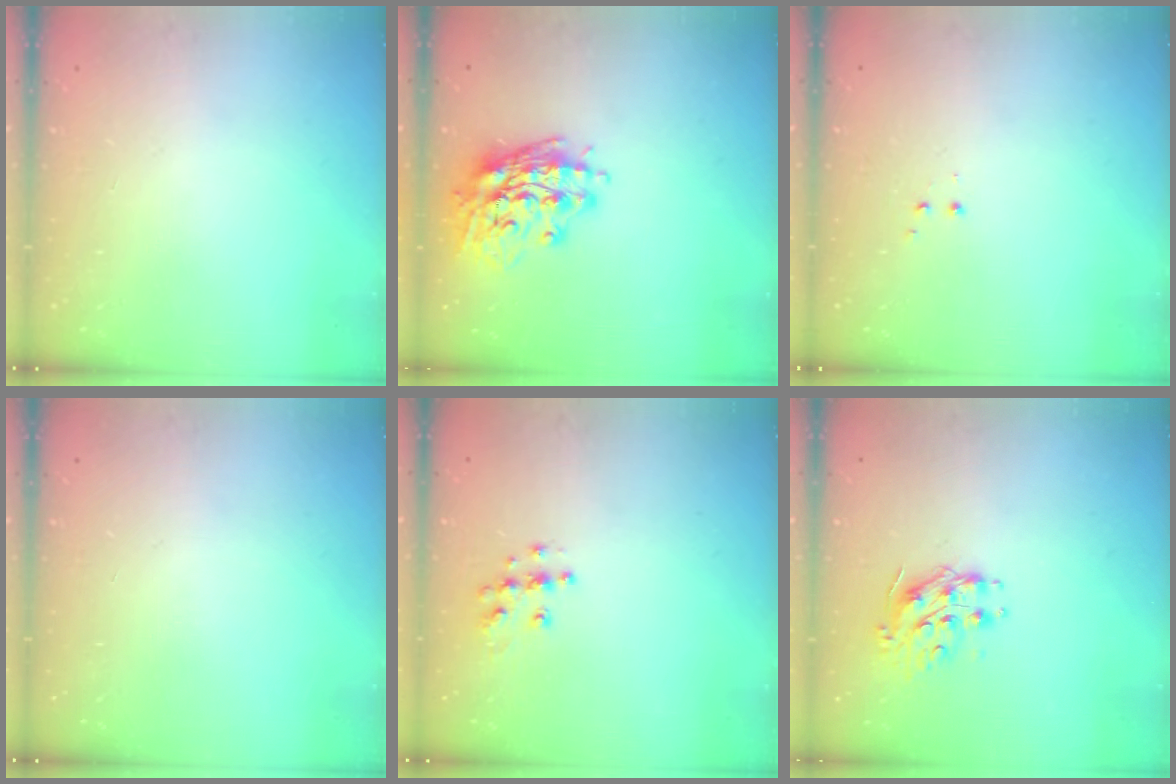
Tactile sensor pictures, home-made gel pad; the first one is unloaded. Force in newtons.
{"total": 16.1, "press": 15.9, "slide": 2.1}
{"total": 1.2, "press": 1.1, "slide": 0.5}
{"total": 0.0}
{"total": 7.8, "press": 7.8, "slide": 0.2}
{"total": 9.0, "press": 9.0, "slide": 0.4}